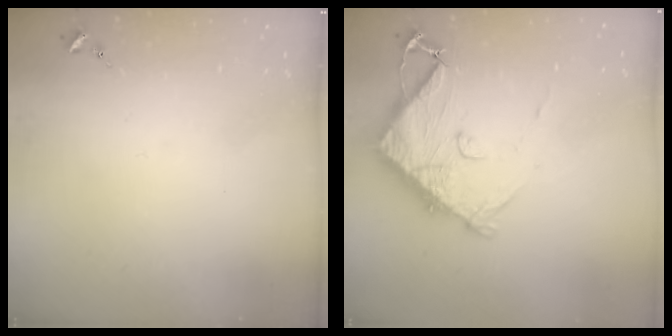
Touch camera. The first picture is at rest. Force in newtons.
{"total": 10.9, "press": 10.8, "slide": 1.4}